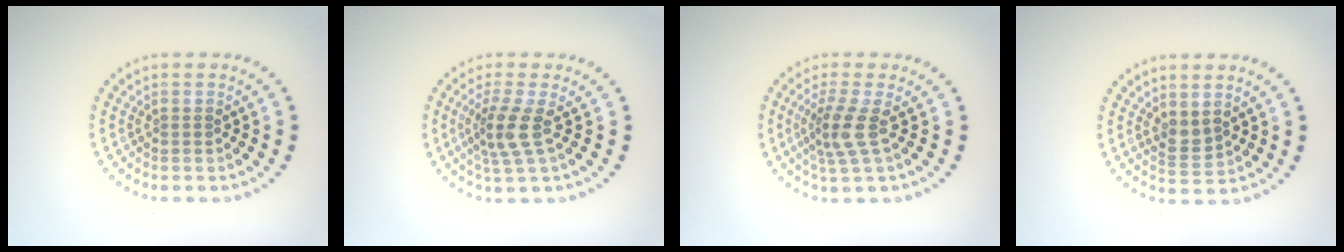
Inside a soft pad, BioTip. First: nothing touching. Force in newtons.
{"total": 2.9, "press": 2.2, "slide": 1.9}
{"total": 2.9, "press": 2.2, "slide": 1.9}
{"total": 1.8, "press": 1.5, "slide": 0.9}